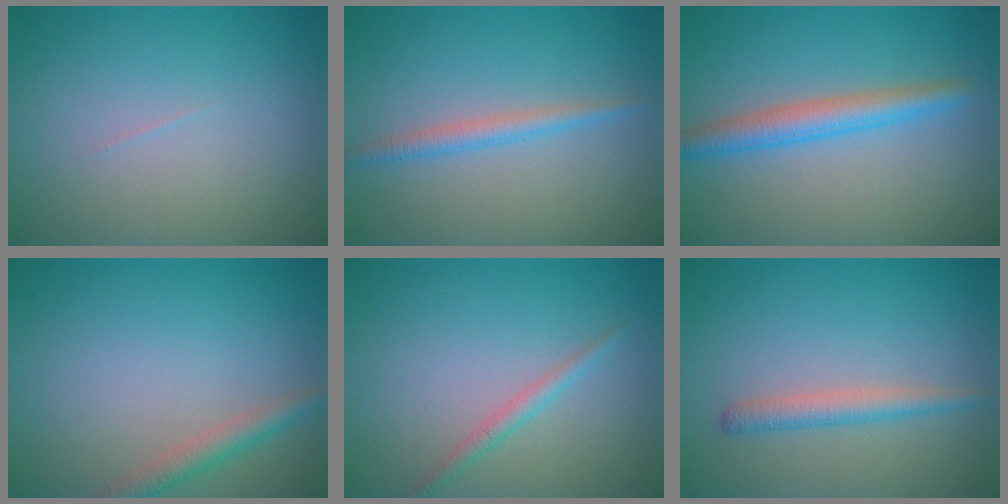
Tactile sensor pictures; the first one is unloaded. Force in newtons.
{"total": 1.8, "press": 1.8, "slide": 0.1}
{"total": 3.5, "press": 3.5, "slide": 0.1}
{"total": 2.3, "press": 2.3, "slide": 0.1}
{"total": 1.4, "press": 1.4, "slide": 0.1}
{"total": 2.1, "press": 2.1, "slide": 0.1}